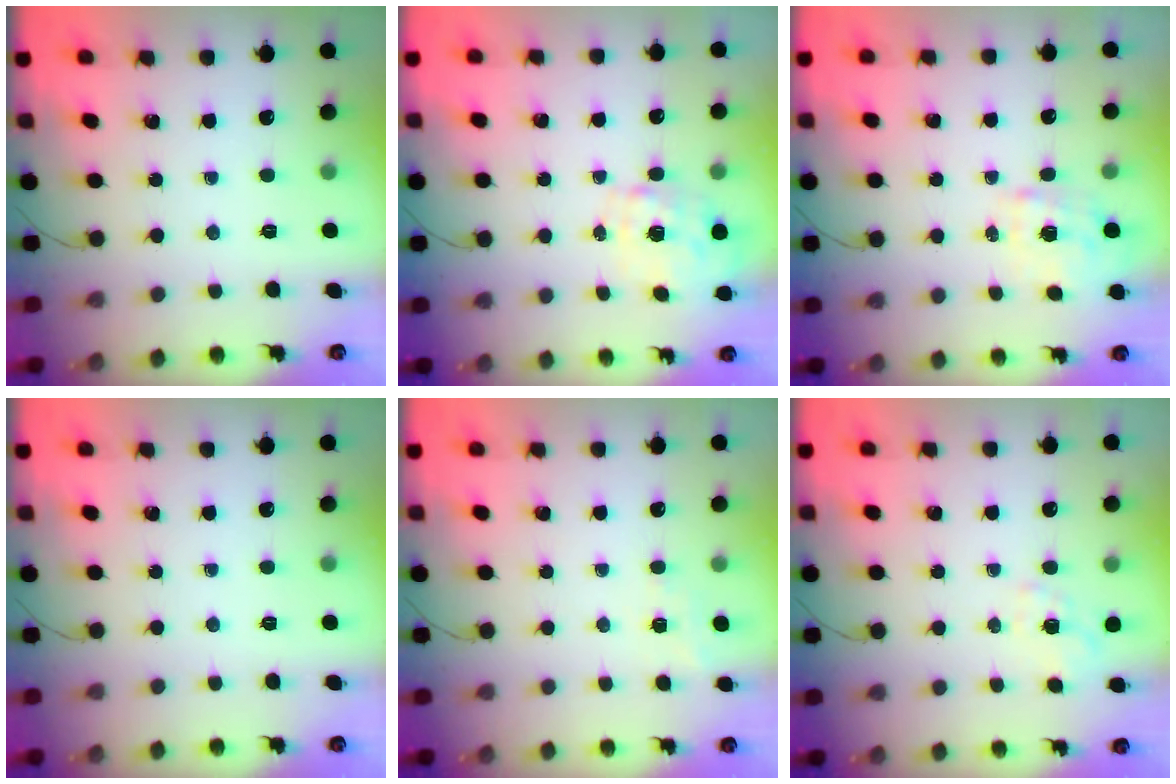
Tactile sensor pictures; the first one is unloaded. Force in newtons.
{"total": 9.4, "press": 9.4, "slide": 1.1}
{"total": 9.8, "press": 9.8, "slide": 0.8}
{"total": 0.0}
{"total": 5.2, "press": 4.9, "slide": 1.5}
{"total": 2.1, "press": 1.7, "slide": 1.1}